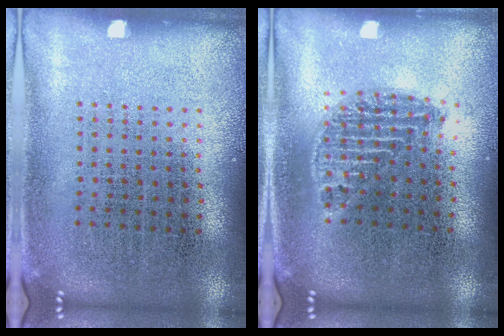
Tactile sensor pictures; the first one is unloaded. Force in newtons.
{"total": 1.1, "press": 1.0, "slide": 0.4}